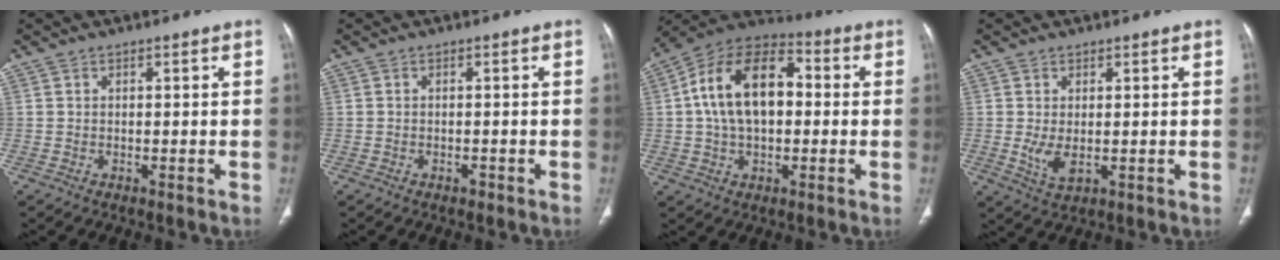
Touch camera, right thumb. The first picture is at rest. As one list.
[{"total": 0.8, "force": [-0.5, 0.5, 0.3], "torque": [-0.005, 0.001, -0.009]}, {"total": 17.5, "force": [1.5, 10.7, 13.8], "torque": [-0.226, 0.035, 0.019]}, {"total": 3.8, "force": [-0.1, 1.8, 3.4], "torque": [-0.066, -0.013, 0.008]}]